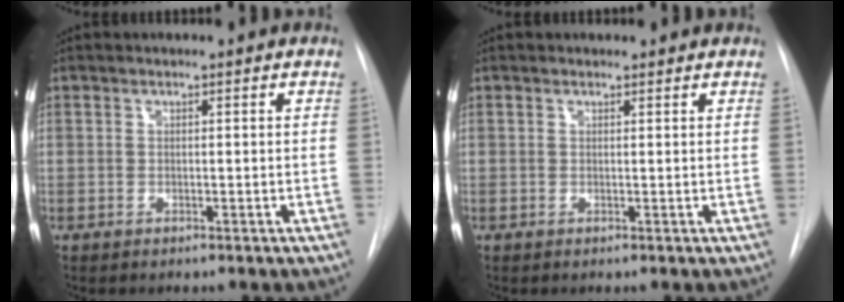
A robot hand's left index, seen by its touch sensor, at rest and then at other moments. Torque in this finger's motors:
{"motor_torque": [-0.37, 0.08, -0.18, -0.01]}